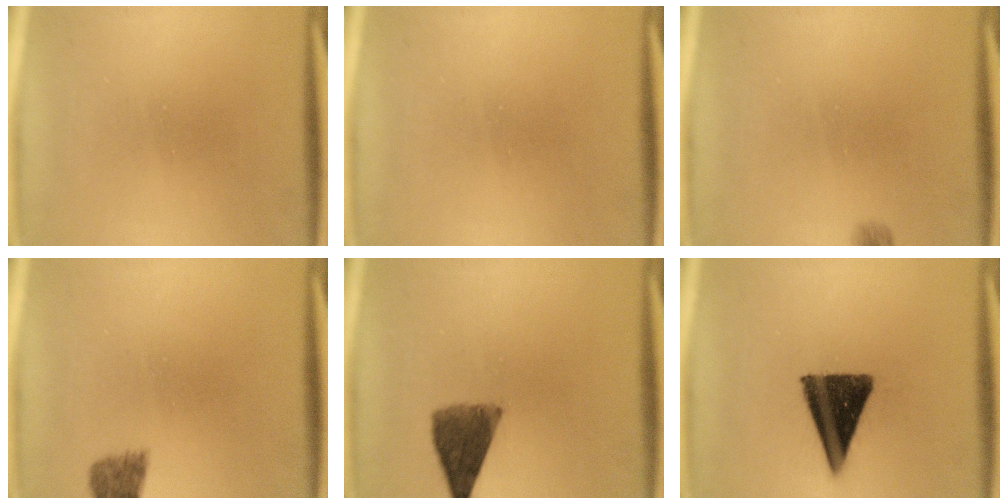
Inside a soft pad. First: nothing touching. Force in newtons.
{"total": 1.6}
{"total": 1.3}
{"total": 1.9}
{"total": 7.1}
{"total": 14.2}